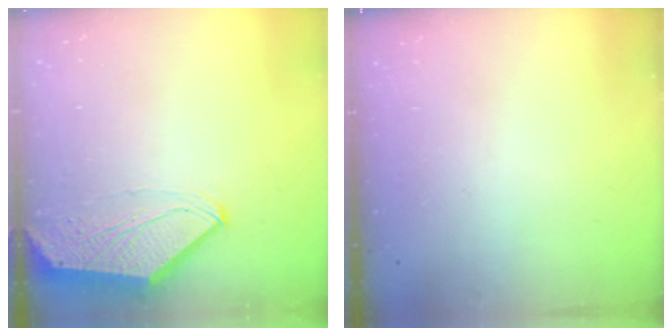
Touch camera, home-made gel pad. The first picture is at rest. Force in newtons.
{"total": 0.0}